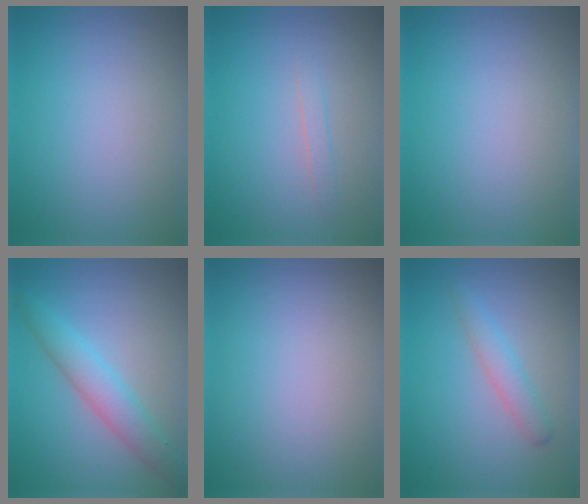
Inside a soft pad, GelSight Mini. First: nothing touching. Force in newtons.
{"total": 0.9, "press": 0.9, "slide": 0.1}
{"total": 0.0}
{"total": 3.7, "press": 3.7, "slide": 0.1}
{"total": 0.0}
{"total": 2.0, "press": 2.0, "slide": 0.0}